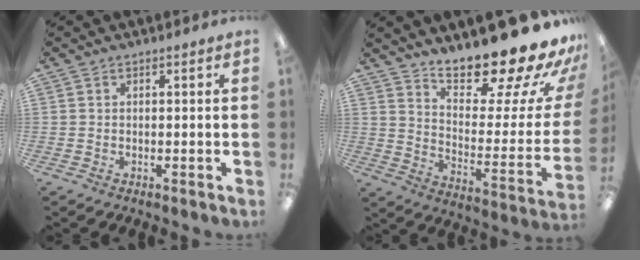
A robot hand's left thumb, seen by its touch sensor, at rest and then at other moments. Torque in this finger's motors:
{"motor_torque": [1.32, 1.31, 1.42, -1.35, 0.15]}